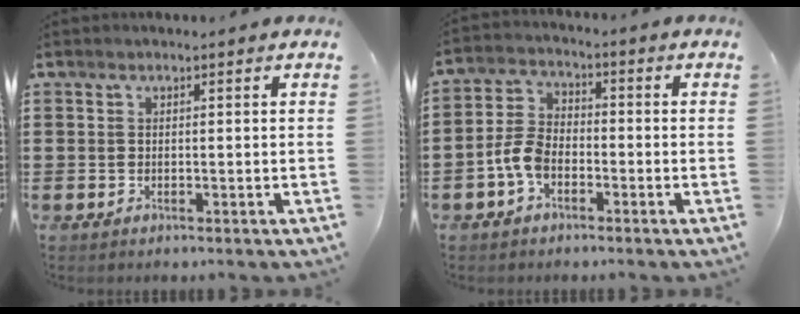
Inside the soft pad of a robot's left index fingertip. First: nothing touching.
{"total": 5.2, "force": [-2.4, 3.0, 3.6], "torque": [-0.097, 0.001, -0.052]}